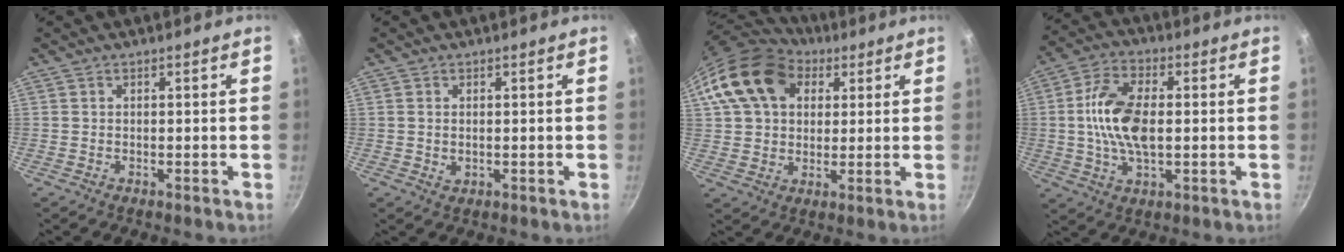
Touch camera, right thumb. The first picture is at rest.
{"total": 1.5, "force": [0.2, 1.0, 1.1], "torque": [-0.019, -0.001, 0.004]}
{"total": 17.1, "force": [6.0, 12.7, 9.7], "torque": [-0.161, 0.015, 0.097]}
{"total": 12.3, "force": [0.4, 6.6, 10.4], "torque": [-0.194, 0.019, 0.000]}